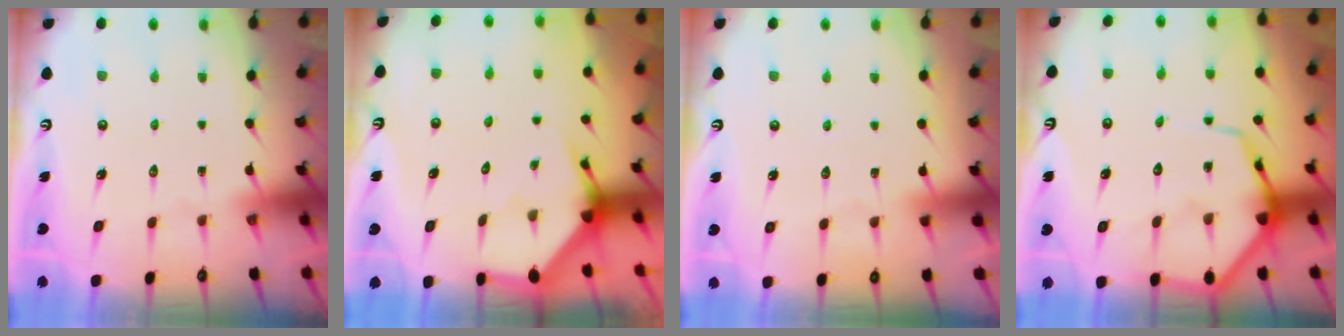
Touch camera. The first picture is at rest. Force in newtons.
{"total": 3.4, "press": 3.4, "slide": 0.1}
{"total": 2.7, "press": 2.7, "slide": 0.3}
{"total": 10.4, "press": 10.4, "slide": 0.9}